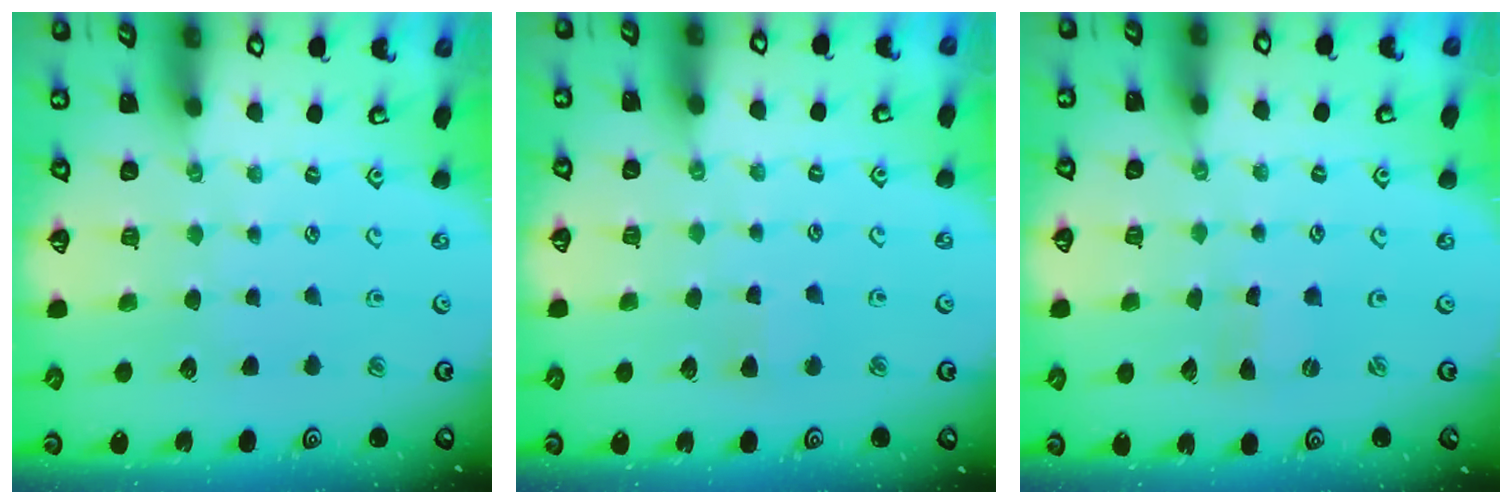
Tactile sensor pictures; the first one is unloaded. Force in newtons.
{"total": 2.5, "press": 2.4, "slide": 0.7}
{"total": 0.0}